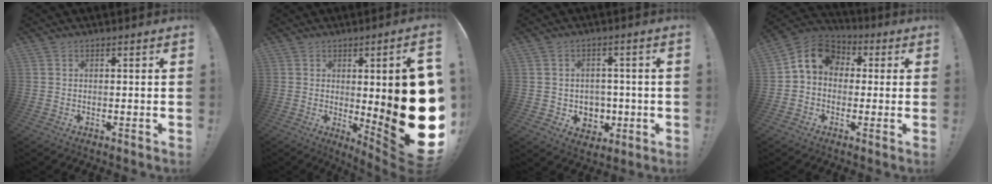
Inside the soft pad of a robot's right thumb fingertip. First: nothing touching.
{"total": 20.3, "force": [-0.4, 3.5, 20.0], "torque": [-0.259, -0.034, 0.004]}
{"total": 6.0, "force": [0.5, 5.8, 1.4], "torque": [-0.009, -0.010, 0.017]}
{"total": 9.4, "force": [1.4, 7.9, 5.0], "torque": [-0.075, 0.014, 0.035]}